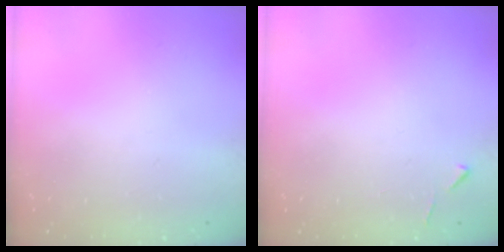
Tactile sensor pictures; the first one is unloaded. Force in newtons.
{"total": 4.3, "press": 4.3, "slide": 0.6}